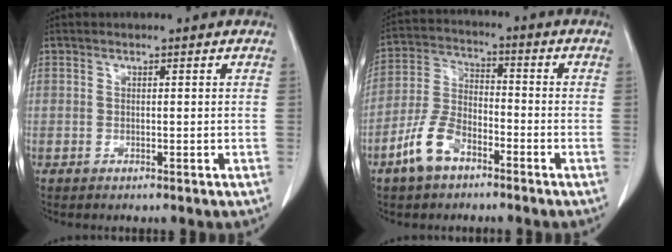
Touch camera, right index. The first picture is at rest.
{"total": 8.5, "force": [-5.1, 4.4, 5.2], "torque": [-0.127, 0.007, -0.100]}